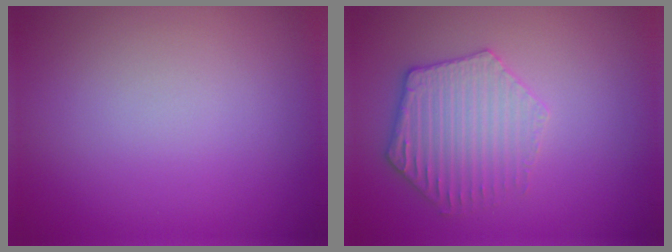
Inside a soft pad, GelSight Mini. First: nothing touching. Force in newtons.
{"total": 3.5, "press": 3.4, "slide": 0.4}